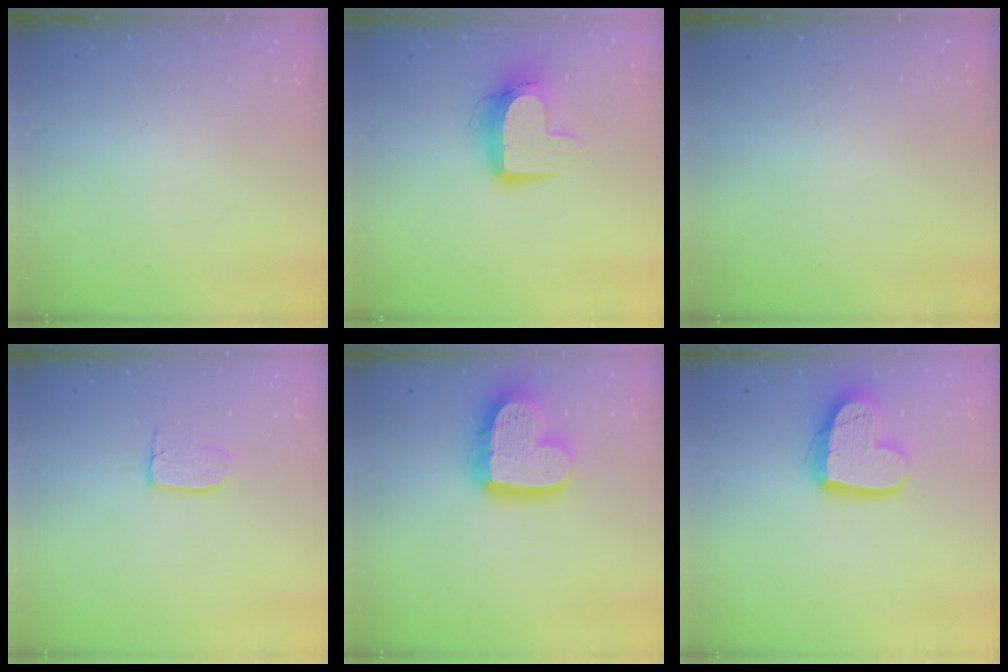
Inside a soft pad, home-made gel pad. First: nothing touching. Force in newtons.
{"total": 11.0, "press": 10.9, "slide": 1.1}
{"total": 0.0}
{"total": 5.9, "press": 5.9, "slide": 0.3}
{"total": 19.1, "press": 19.0, "slide": 2.0}
{"total": 17.8, "press": 17.7, "slide": 1.4}